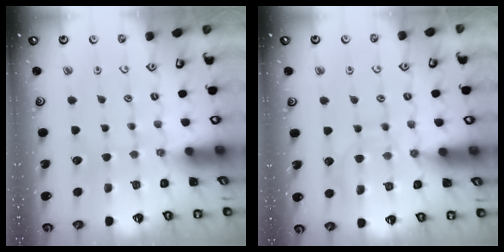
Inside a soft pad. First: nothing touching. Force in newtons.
{"total": 9.2, "press": 9.2, "slide": 0.7}